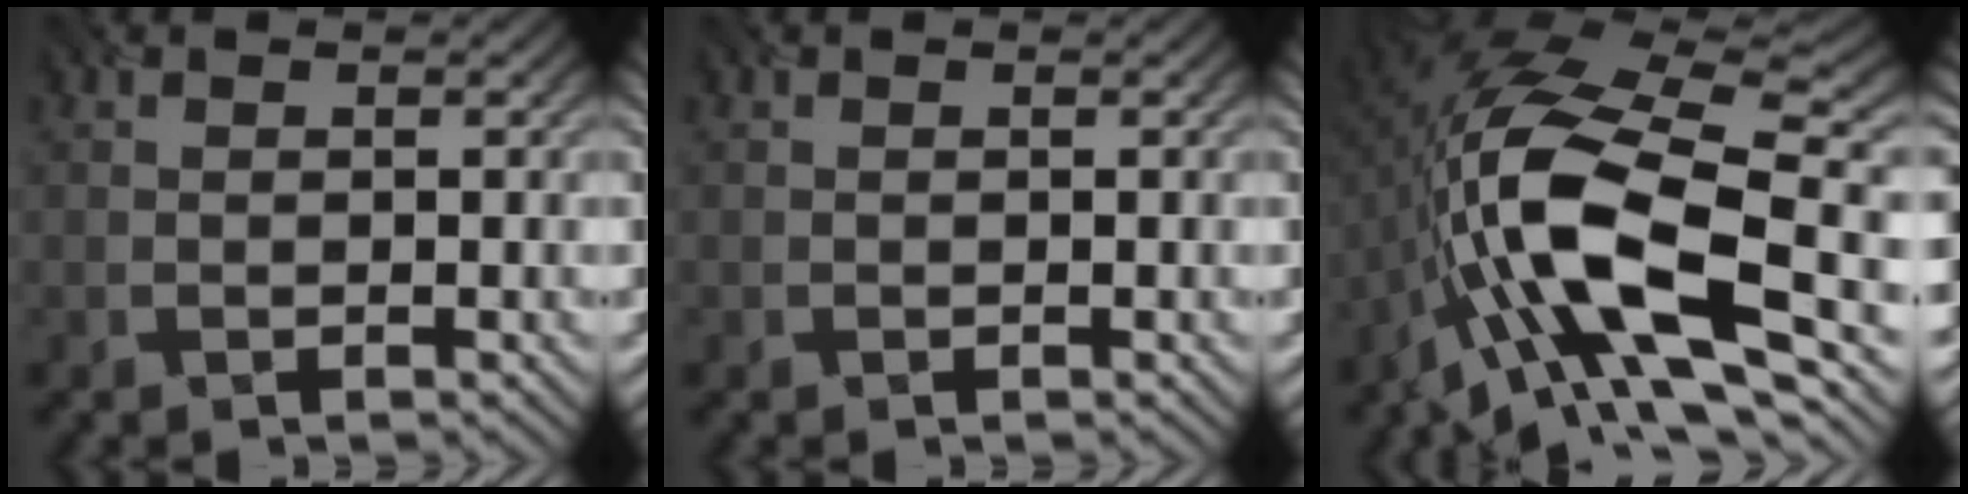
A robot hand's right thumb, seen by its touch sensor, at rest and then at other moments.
{"total": 0.0}
{"total": 16.8, "force": [-4.3, 6.6, 14.8], "torque": [-0.288, 0.001, -0.086]}